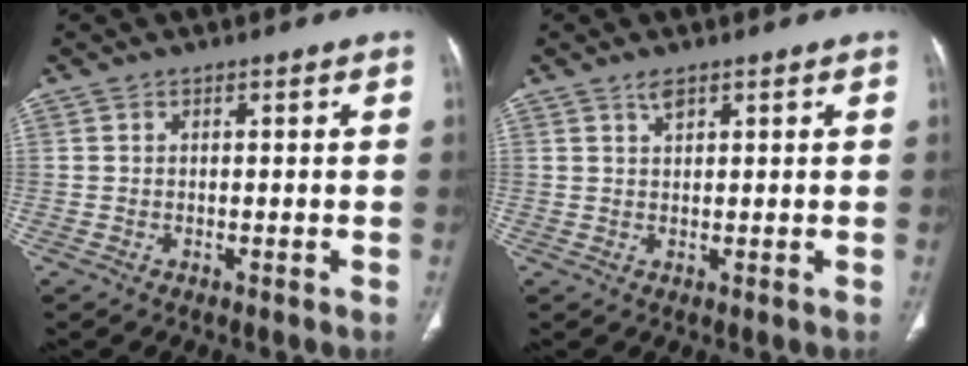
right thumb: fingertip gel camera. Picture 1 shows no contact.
{"total": 1.6, "force": [1.2, 0.6, 1.0], "torque": [-0.010, -0.002, 0.023]}